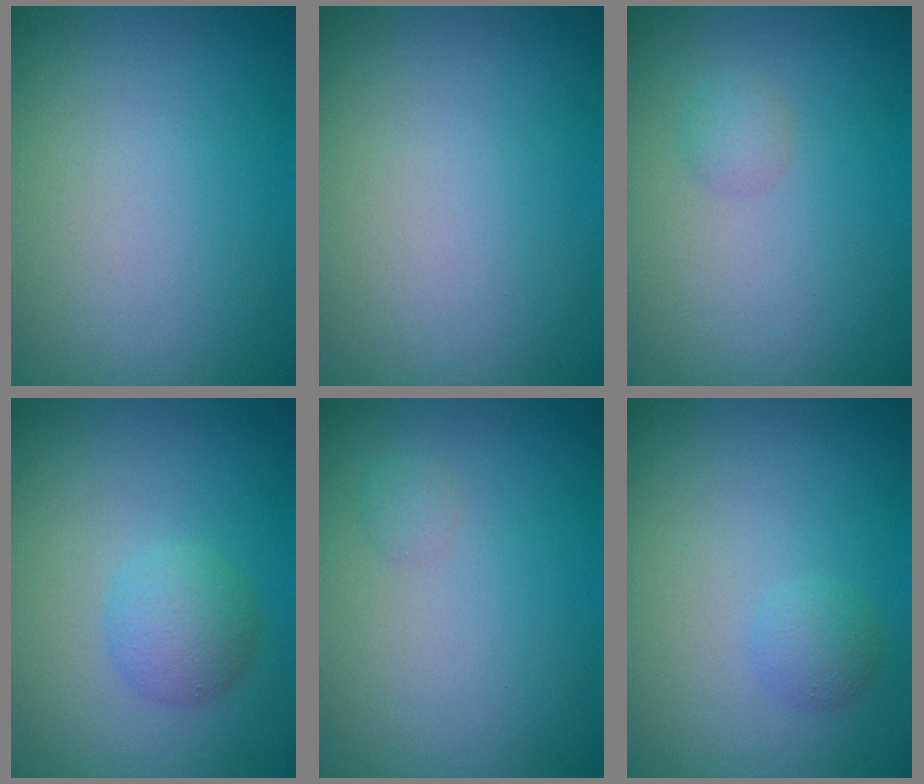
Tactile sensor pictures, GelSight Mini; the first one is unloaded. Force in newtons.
{"total": 0.0}
{"total": 1.0, "press": 1.0, "slide": 0.0}
{"total": 2.6, "press": 2.6, "slide": 0.1}
{"total": 0.6, "press": 0.6, "slide": 0.0}
{"total": 1.3, "press": 1.3, "slide": 0.1}